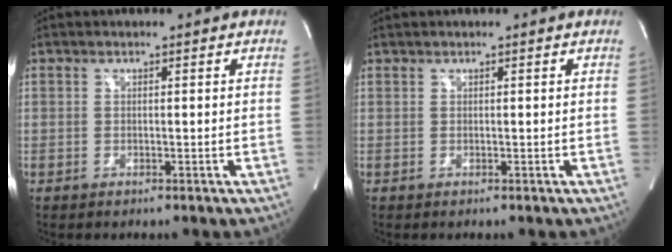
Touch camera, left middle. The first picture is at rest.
{"total": 0.0}